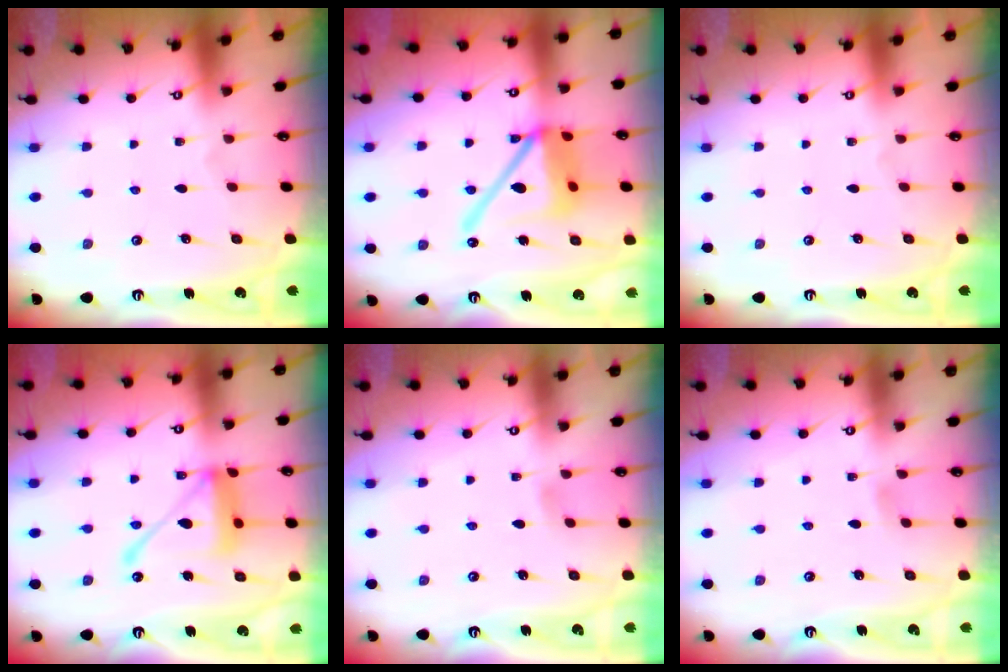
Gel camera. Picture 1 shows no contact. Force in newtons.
{"total": 17.1, "press": 17.0, "slide": 1.9}
{"total": 0.0}
{"total": 14.8, "press": 14.8, "slide": 1.5}
{"total": 2.9, "press": 2.9, "slide": 0.5}
{"total": 2.9, "press": 2.9, "slide": 0.5}